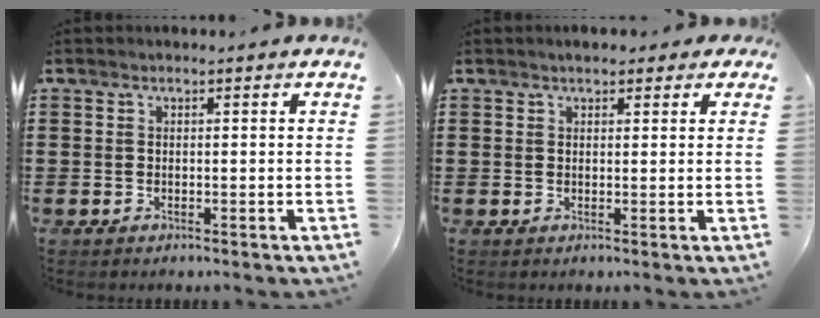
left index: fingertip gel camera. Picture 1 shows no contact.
{"total": 1.8, "force": [1.5, 0.8, 0.7], "torque": [-0.018, 0.010, 0.027]}